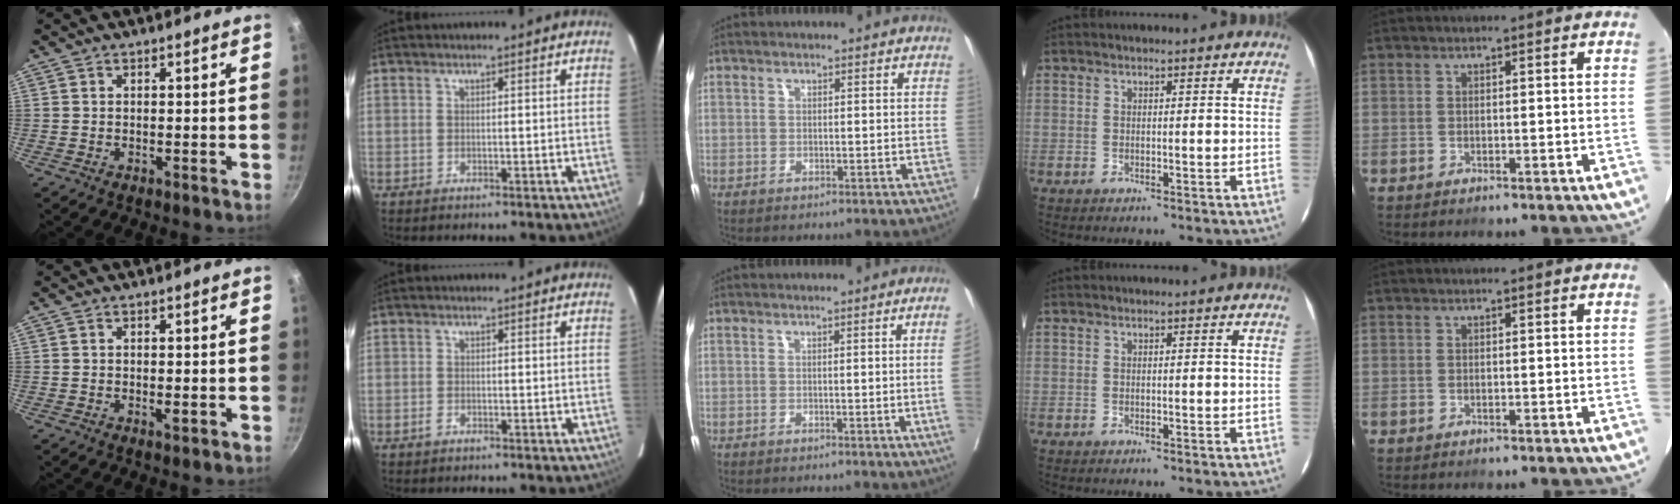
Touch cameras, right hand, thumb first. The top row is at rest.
{"thumb": {"total": 1.0, "force": [-0.3, 0.5, 0.8], "torque": [-0.009, -0.001, -0.005]}, "index": {"total": 0.8, "force": [-0.5, 0.4, 0.4], "torque": [-0.012, -0.001, -0.005]}, "middle": {"total": 3.8, "force": [-0.5, -1.4, 3.5], "torque": [-0.038, -0.008, -0.005]}}